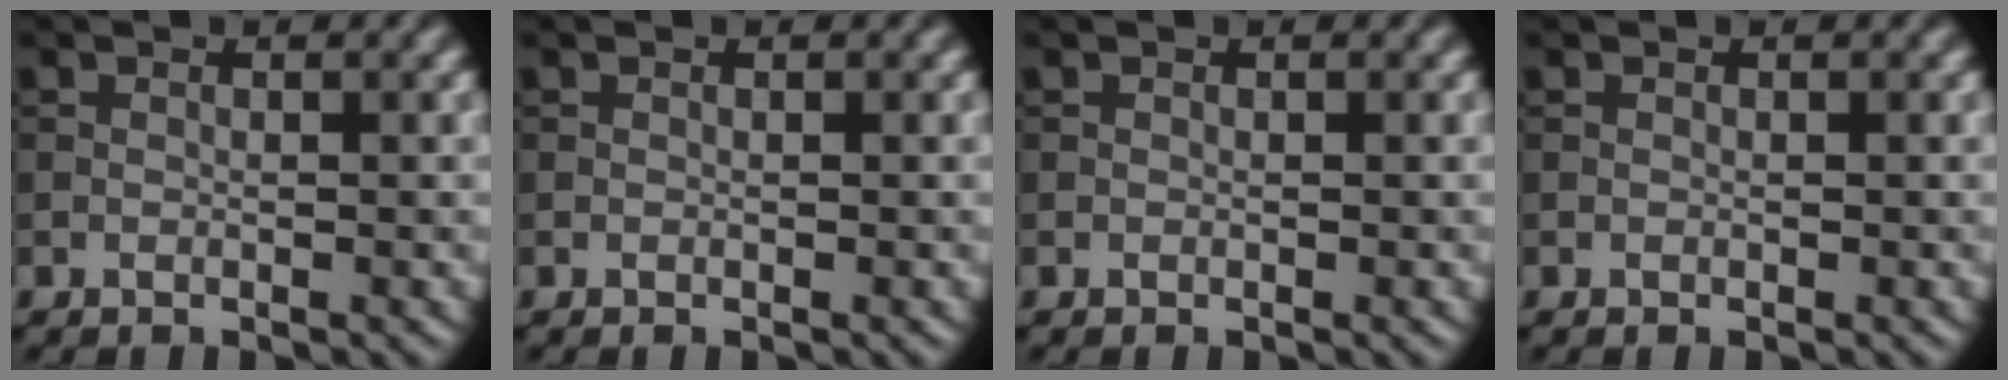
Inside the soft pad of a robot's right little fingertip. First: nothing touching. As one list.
[{"total": 0.0}, {"total": 0.0}, {"total": 0.0}]